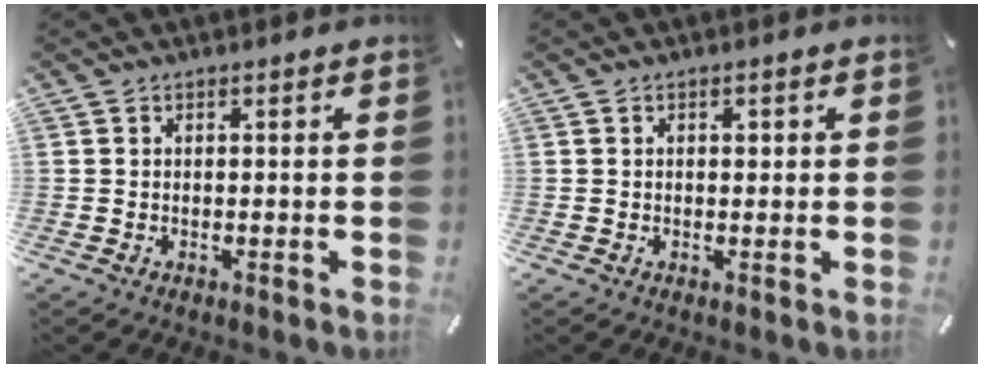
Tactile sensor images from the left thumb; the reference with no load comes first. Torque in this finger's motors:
{"motor_torque": [0.35, 0.50, 0.03, -0.17, 0.08]}